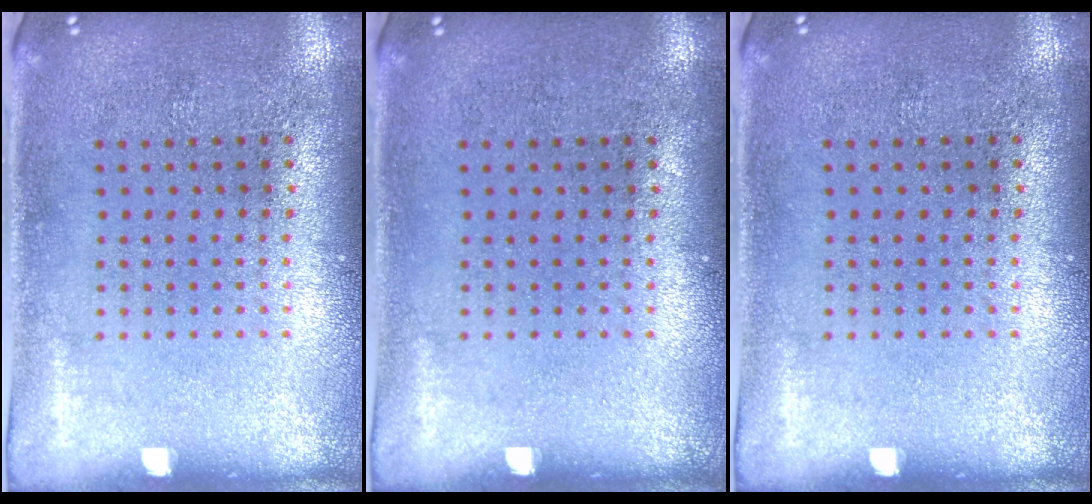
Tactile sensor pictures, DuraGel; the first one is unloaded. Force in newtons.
{"total": 0.0}
{"total": 0.0}